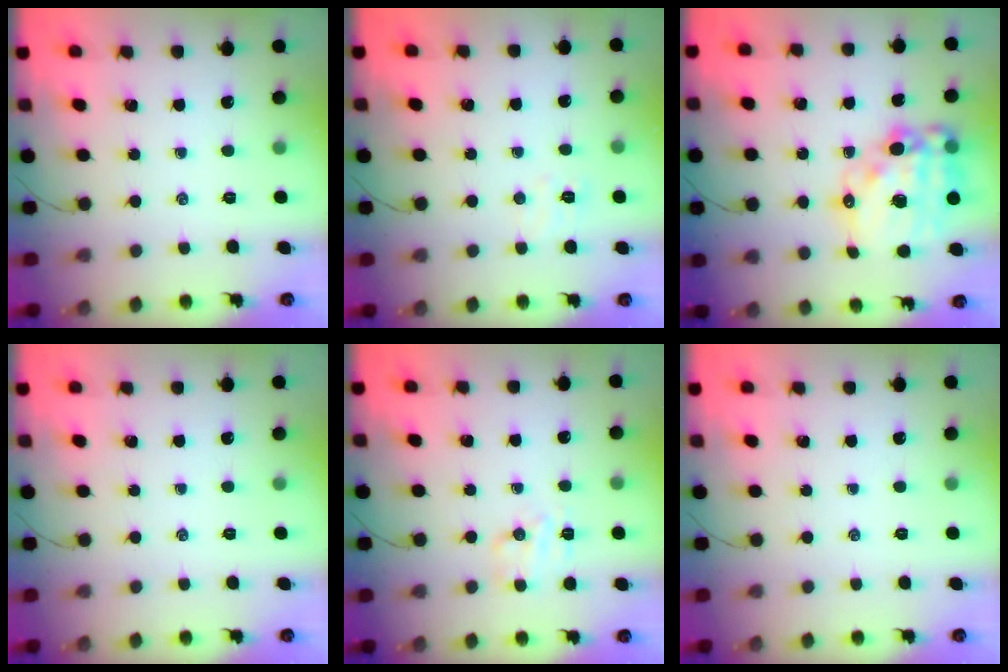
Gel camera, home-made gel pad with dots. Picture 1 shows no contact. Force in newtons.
{"total": 5.3, "press": 5.1, "slide": 1.1}
{"total": 21.1, "press": 20.7, "slide": 4.4}
{"total": 0.0}
{"total": 5.3, "press": 5.2, "slide": 1.2}
{"total": 0.0}